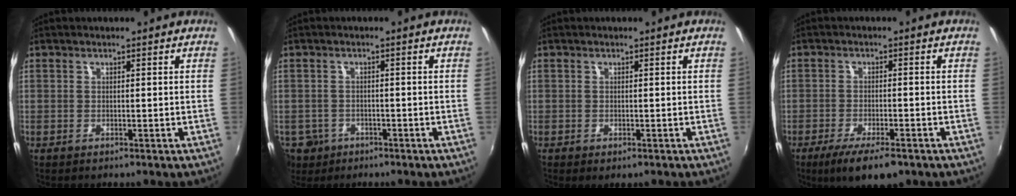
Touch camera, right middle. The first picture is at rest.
{"total": 6.1, "force": [-2.9, 5.0, 1.9], "torque": [-0.057, -0.006, -0.043]}
{"total": 1.3, "force": [-0.7, 0.4, 1.0], "torque": [-0.017, -0.004, -0.008]}
{"total": 8.8, "force": [-6.0, 2.3, 6.0], "torque": [-0.127, -0.027, -0.098]}